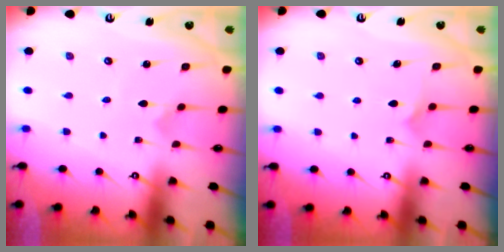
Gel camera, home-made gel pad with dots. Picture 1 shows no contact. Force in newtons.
{"total": 4.5, "press": 4.5, "slide": 0.2}